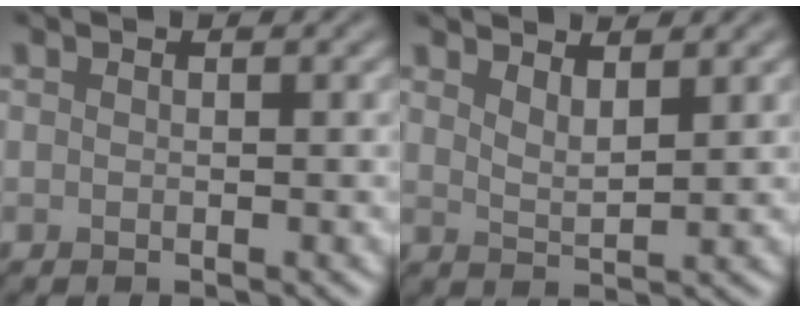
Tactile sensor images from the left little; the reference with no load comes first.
{"total": 2.4, "force": [1.9, 0.6, 1.3], "torque": [-0.020, -0.004, 0.035]}